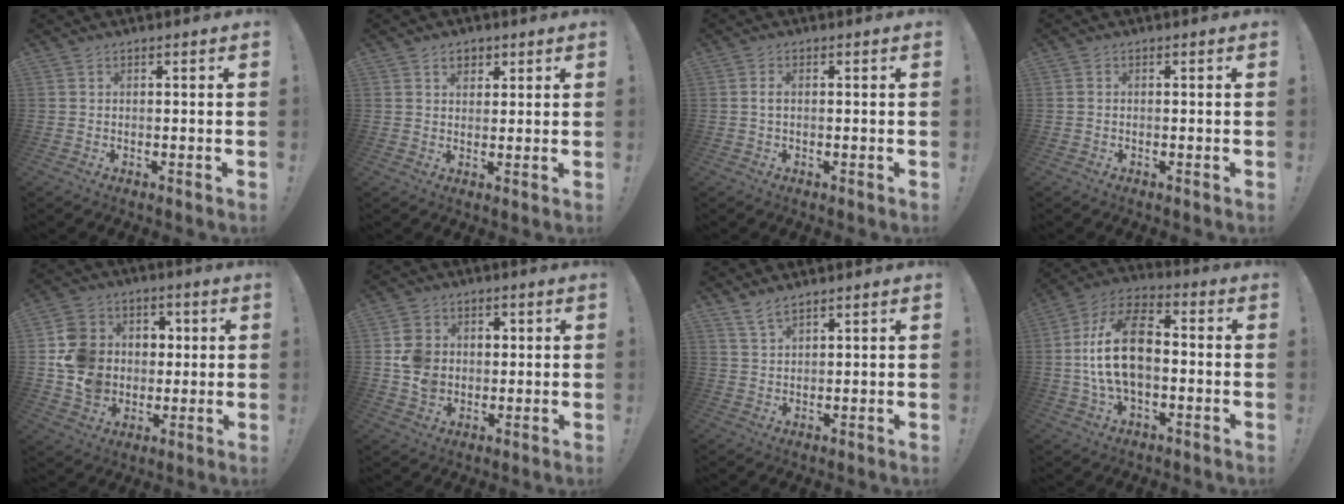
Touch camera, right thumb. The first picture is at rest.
{"total": 4.0, "force": [2.0, 3.1, 1.5], "torque": [-0.008, -0.009, 0.033]}
{"total": 1.7, "force": [0.1, 0.8, 1.5], "torque": [-0.029, 0.004, 0.002]}
{"total": 0.0}
{"total": 15.4, "force": [0.0, 14.3, 5.9], "torque": [-0.083, 0.010, 0.020]}
{"total": 10.0, "force": [0.7, 9.2, 3.8], "torque": [-0.062, -0.002, 0.018]}
{"total": 4.4, "force": [3.7, 1.3, 2.0], "torque": [-0.030, -0.025, 0.067]}
{"total": 18.4, "force": [-0.2, 10.8, 14.8], "torque": [-0.269, 0.012, -0.002]}